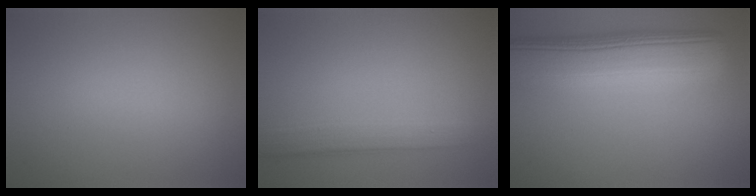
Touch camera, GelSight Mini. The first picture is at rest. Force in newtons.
{"total": 2.7, "press": 2.7, "slide": 0.1}
{"total": 11.1, "press": 11.0, "slide": 1.1}